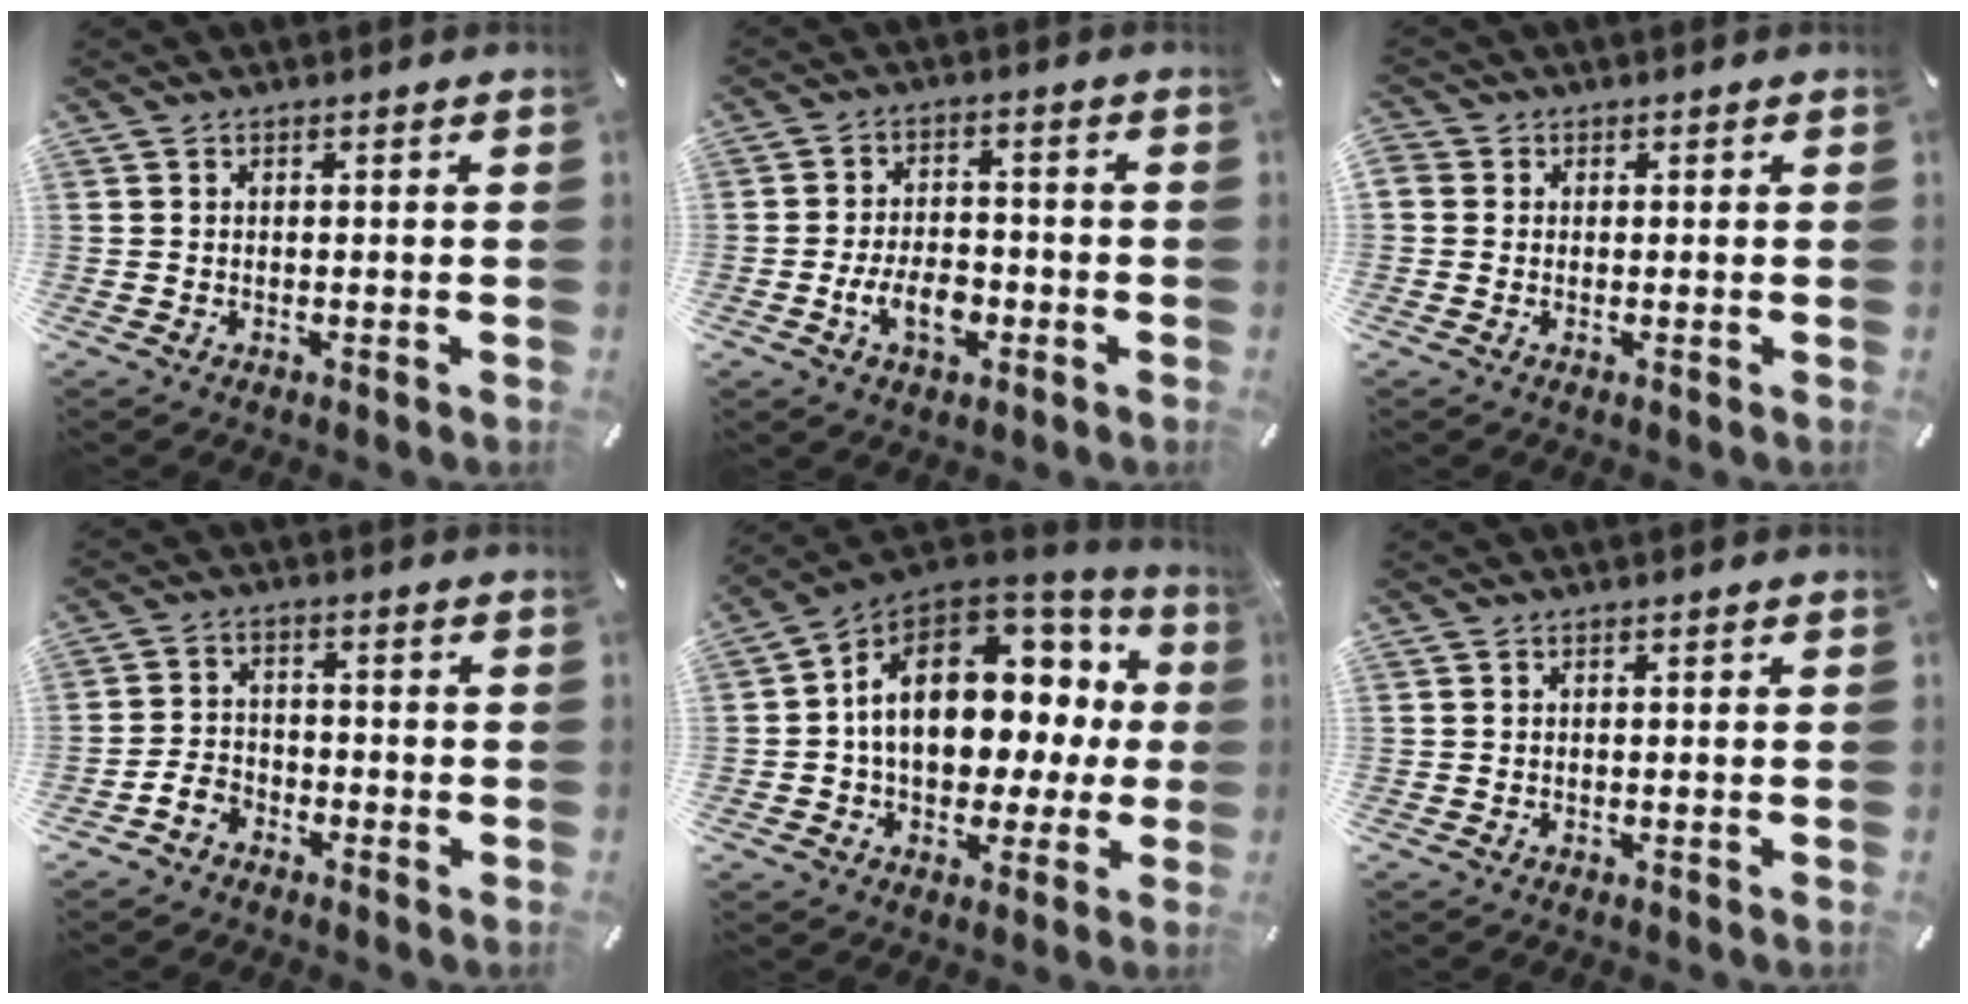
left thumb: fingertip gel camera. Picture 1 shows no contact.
{"total": 8.2, "force": [-2.9, 5.1, 5.7], "torque": [-0.122, 0.011, -0.053]}
{"total": 1.5, "force": [-0.1, 1.5, 0.2], "torque": [-0.004, 0.005, -0.004]}
{"total": 4.5, "force": [-3.0, 3.1, 1.5], "torque": [-0.030, 0.016, -0.057]}
{"total": 16.6, "force": [2.5, 11.7, 11.5], "torque": [-0.175, -0.010, 0.047]}
{"total": 0.0}